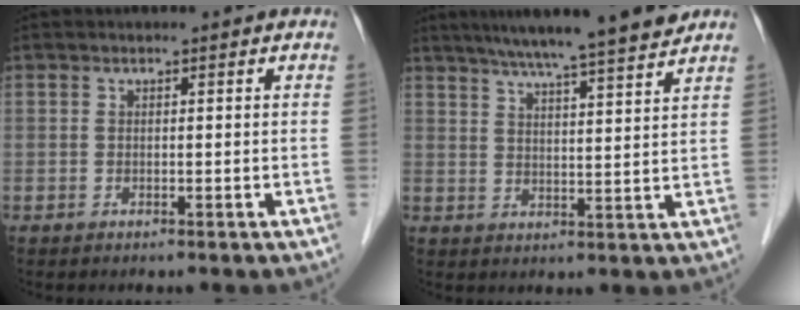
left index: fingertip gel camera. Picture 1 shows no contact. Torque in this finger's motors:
{"motor_torque": [0.19, -0.17, 0.26, 0.06]}